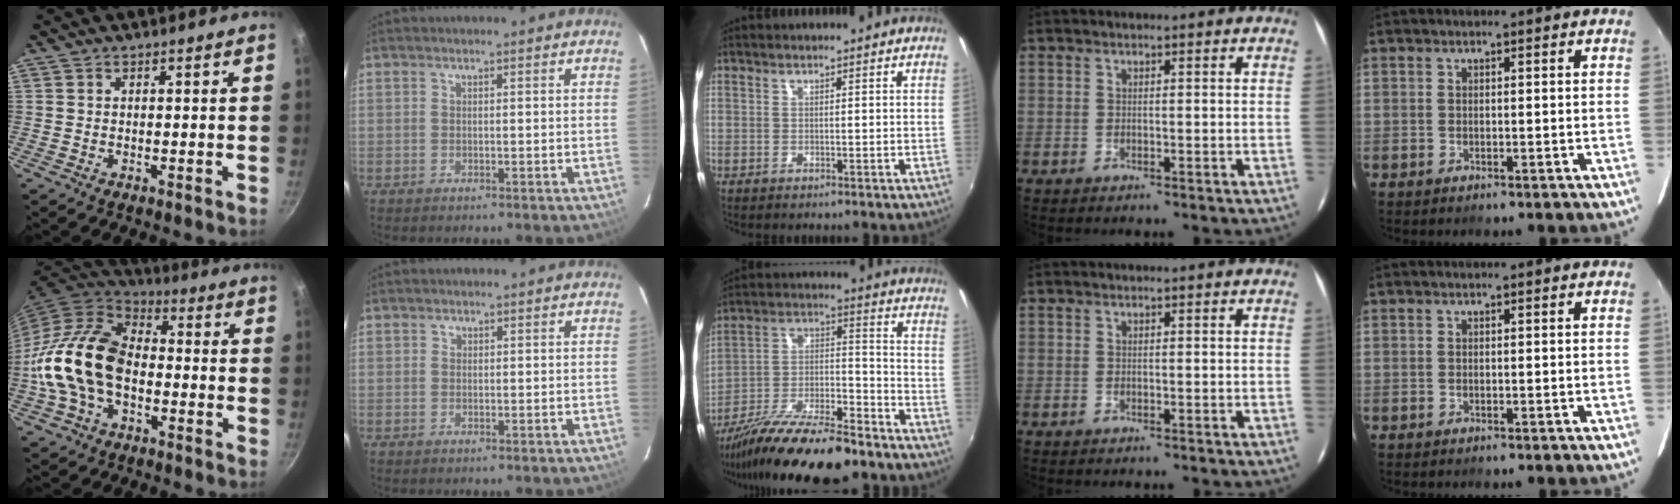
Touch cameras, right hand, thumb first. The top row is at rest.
{"thumb": {"total": 18.1, "force": [-2.9, 12.2, 13.1], "torque": [-0.227, 0.037, -0.067]}, "index": {"total": 0.6, "force": [0.2, 0.6, 0.0], "torque": [0.004, 0.004, 0.002]}, "middle": {"total": 19.9, "force": [-14.9, 4.9, 12.2], "torque": [-0.224, -0.023, -0.248]}}